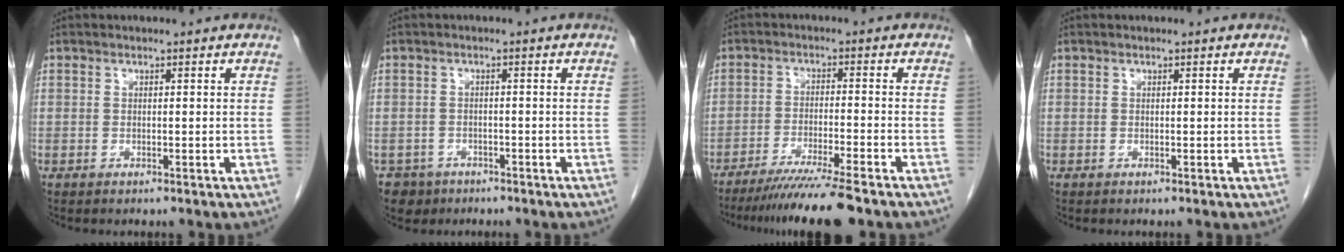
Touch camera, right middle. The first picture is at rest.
{"total": 3.8, "force": [-2.6, 2.7, 0.0], "torque": [0.001, 0.005, -0.041]}
{"total": 9.9, "force": [-8.1, -1.3, 5.6], "torque": [-0.080, -0.034, -0.131]}
{"total": 0.0}